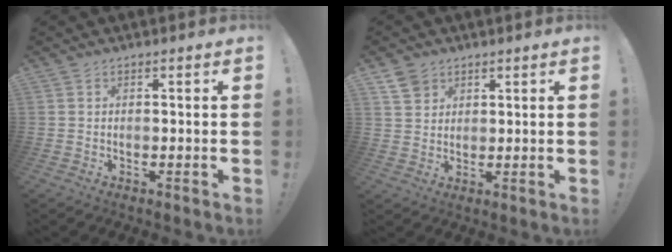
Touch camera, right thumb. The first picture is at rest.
{"total": 4.9, "force": [3.2, 3.6, 1.1], "torque": [-0.020, -0.013, 0.061]}